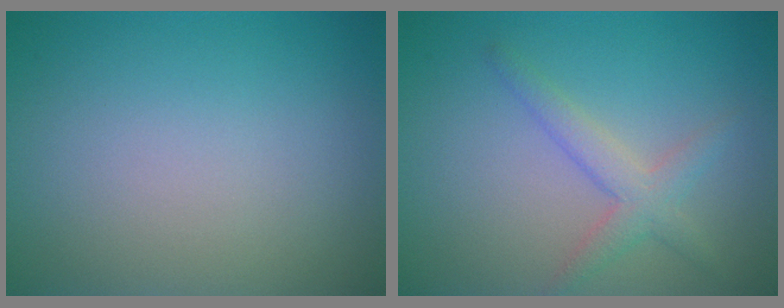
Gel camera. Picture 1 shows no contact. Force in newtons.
{"total": 2.6, "press": 2.6, "slide": 0.1}